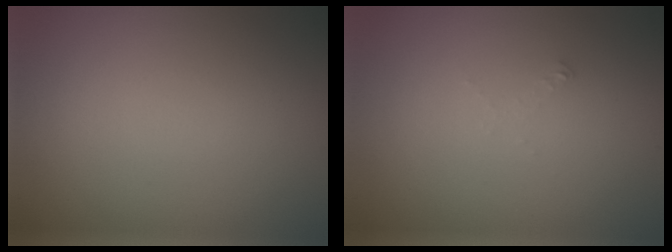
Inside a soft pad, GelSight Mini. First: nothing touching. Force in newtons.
{"total": 0.5, "press": 0.5, "slide": 0.1}